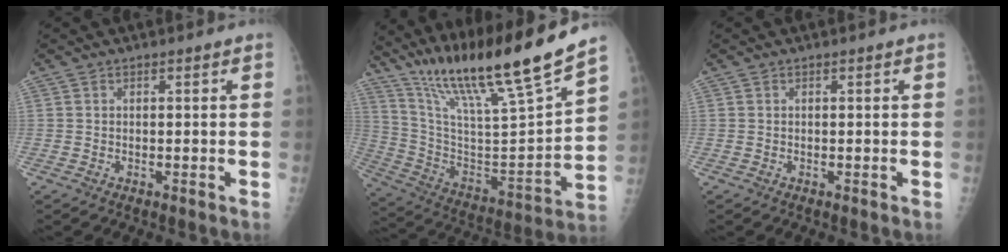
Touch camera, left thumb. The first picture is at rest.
{"total": 25.2, "force": [19.6, 1.2, 15.7], "torque": [-0.249, -0.093, 0.346]}
{"total": 0.0}